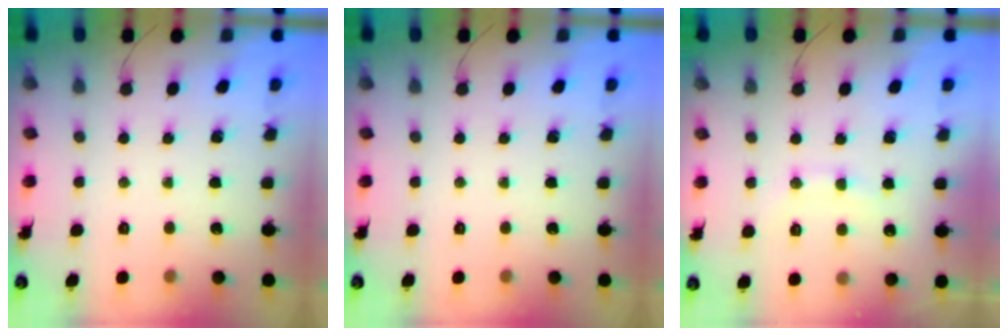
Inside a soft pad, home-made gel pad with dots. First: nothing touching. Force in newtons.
{"total": 0.0}
{"total": 8.6, "press": 8.6, "slide": 0.6}